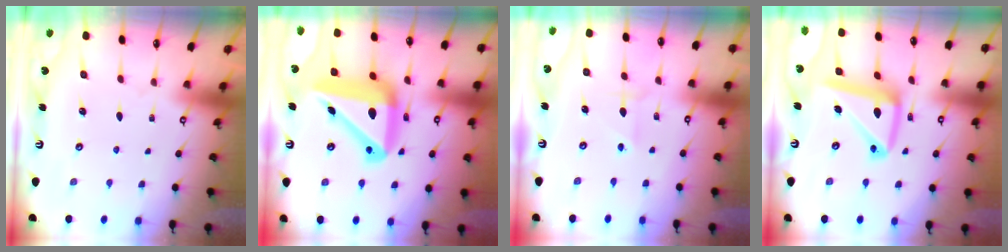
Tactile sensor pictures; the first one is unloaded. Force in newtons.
{"total": 20.8, "press": 20.6, "slide": 2.9}
{"total": 2.5, "press": 2.4, "slide": 0.6}
{"total": 13.7, "press": 13.6, "slide": 1.3}